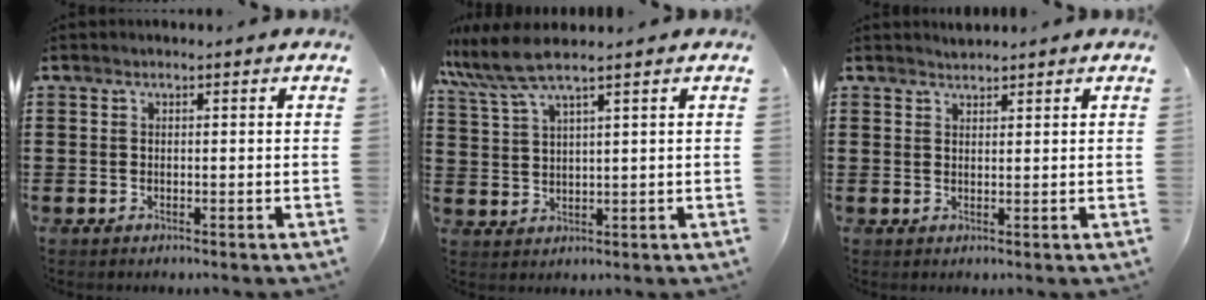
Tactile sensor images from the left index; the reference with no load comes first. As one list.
[{"total": 5.9, "force": [4.5, 0.5, 3.8], "torque": [-0.097, -0.010, 0.076]}, {"total": 1.2, "force": [1.2, 0.1, 0.0], "torque": [-0.003, 0.000, 0.024]}]